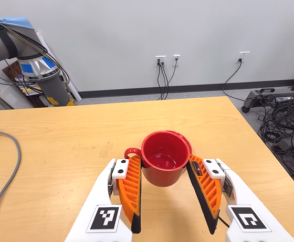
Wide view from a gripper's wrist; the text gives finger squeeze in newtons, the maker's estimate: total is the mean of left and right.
{"total": 2.9, "left": 2.6, "right": 3.2}